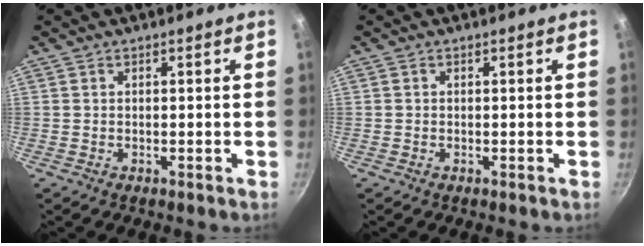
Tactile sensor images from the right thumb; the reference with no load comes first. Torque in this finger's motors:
{"motor_torque": [-0.18, 0.29, -0.49, -0.14, 0.01]}